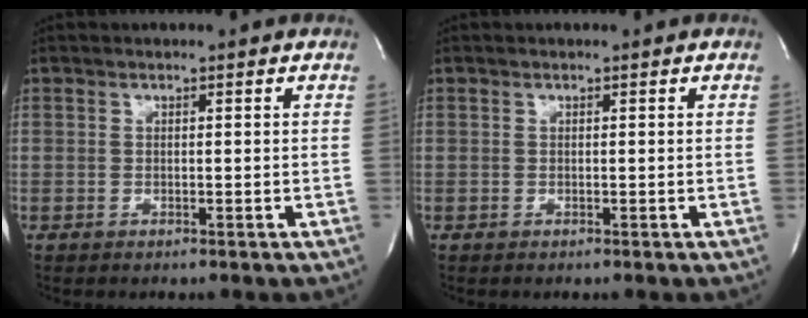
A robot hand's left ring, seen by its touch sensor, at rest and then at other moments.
{"total": 0.0}